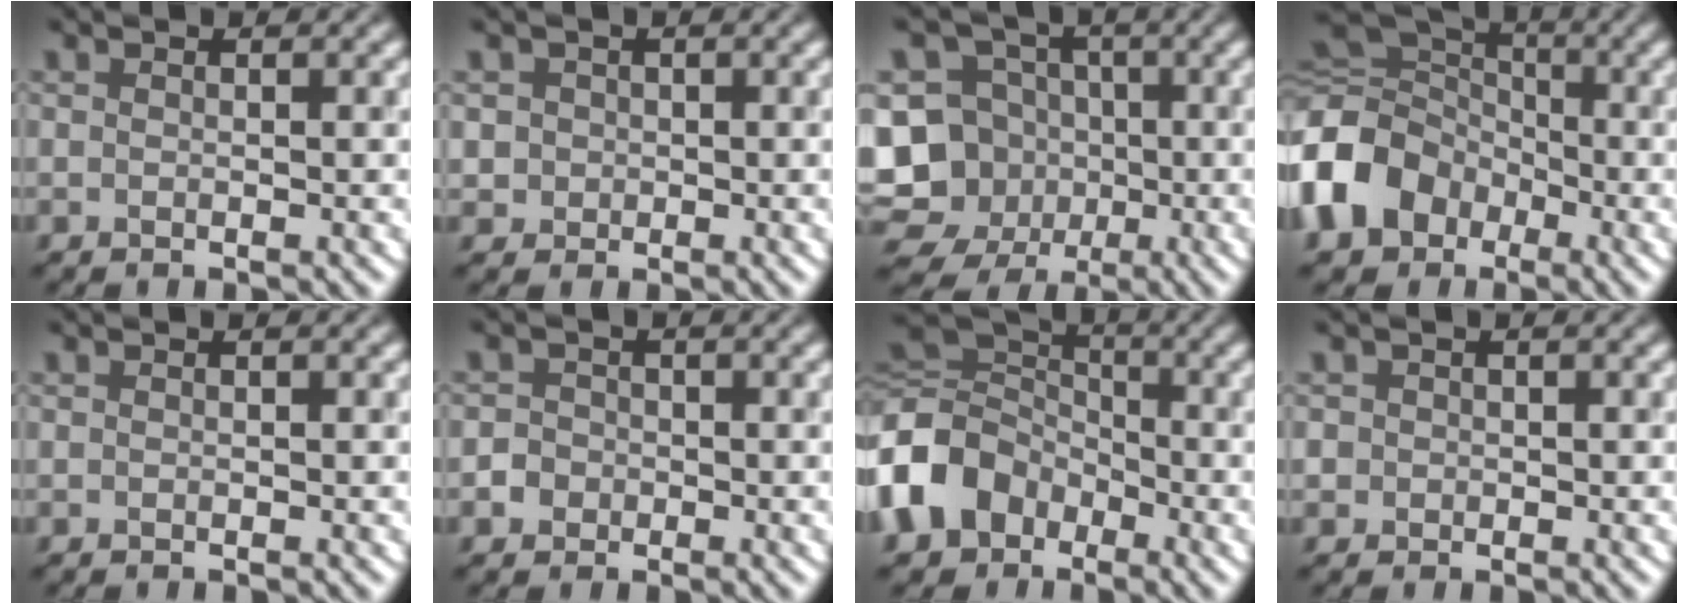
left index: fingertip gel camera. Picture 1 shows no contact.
{"total": 1.6, "force": [0.3, 1.5, 0.3], "torque": [0.004, 0.002, 0.014]}
{"total": 12.0, "force": [-3.1, 11.1, 3.5], "torque": [-0.083, 0.001, -0.066]}
{"total": 12.1, "force": [-3.4, 10.0, 5.9], "torque": [-0.151, -0.021, -0.087]}
{"total": 0.0}
{"total": 2.3, "force": [-0.7, 2.1, 0.7], "torque": [0.005, 0.008, -0.023]}
{"total": 9.1, "force": [-2.9, 7.3, 4.5], "torque": [-0.117, -0.005, -0.074]}
{"total": 1.1, "force": [0.1, 1.1, 0.2], "torque": [0.008, -0.003, -0.001]}